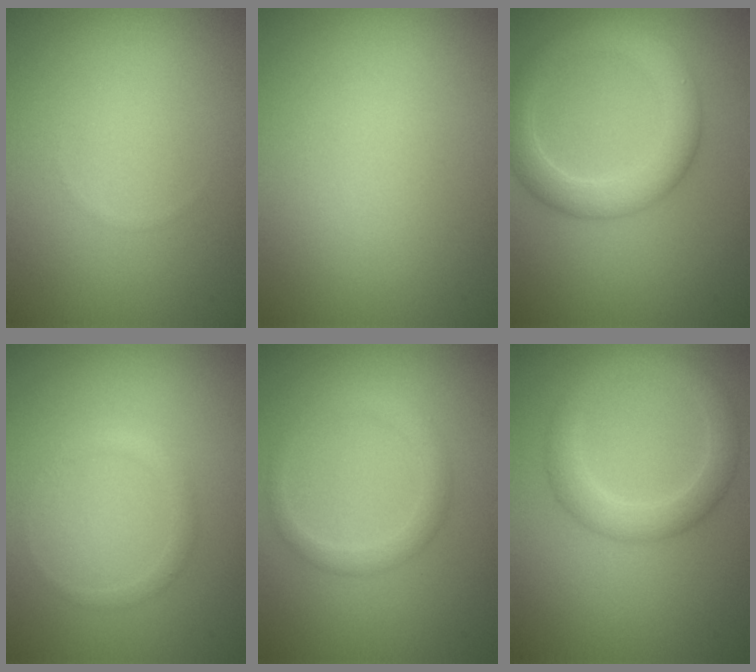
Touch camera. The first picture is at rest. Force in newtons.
{"total": 0.0}
{"total": 4.7, "press": 4.7, "slide": 0.3}
{"total": 1.1, "press": 1.1, "slide": 0.1}
{"total": 2.1, "press": 2.1, "slide": 0.1}
{"total": 3.1, "press": 3.1, "slide": 0.0}